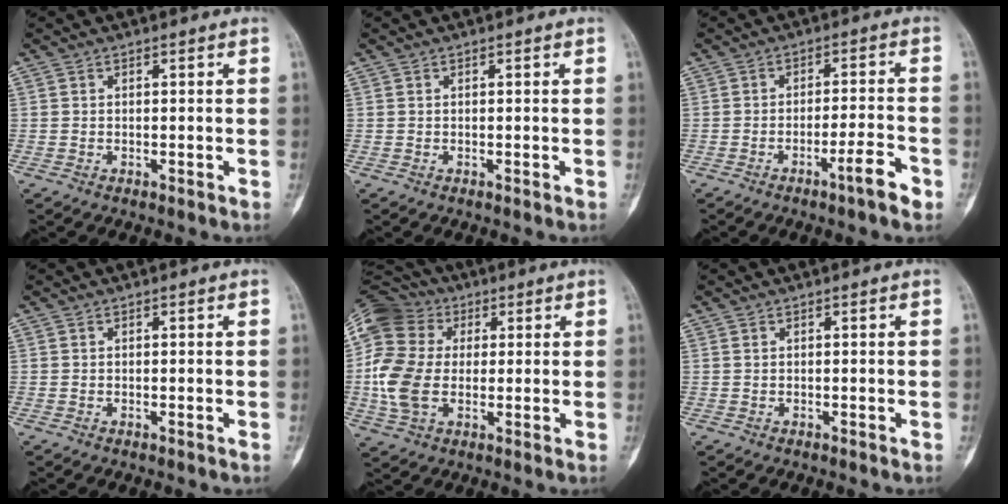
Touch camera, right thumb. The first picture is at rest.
{"total": 0.0}
{"total": 5.8, "force": [-3.4, 0.6, 4.7], "torque": [-0.076, 0.023, -0.053]}
{"total": 0.0}
{"total": 15.4, "force": [0.4, 12.0, 9.6], "torque": [-0.190, 0.012, 0.006]}
{"total": 0.0}